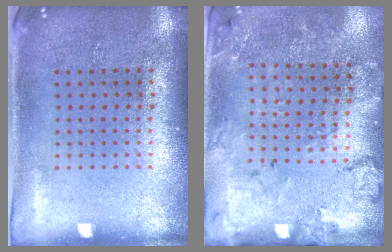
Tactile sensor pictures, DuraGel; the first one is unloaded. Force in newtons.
{"total": 1.8, "press": 1.7, "slide": 0.7}